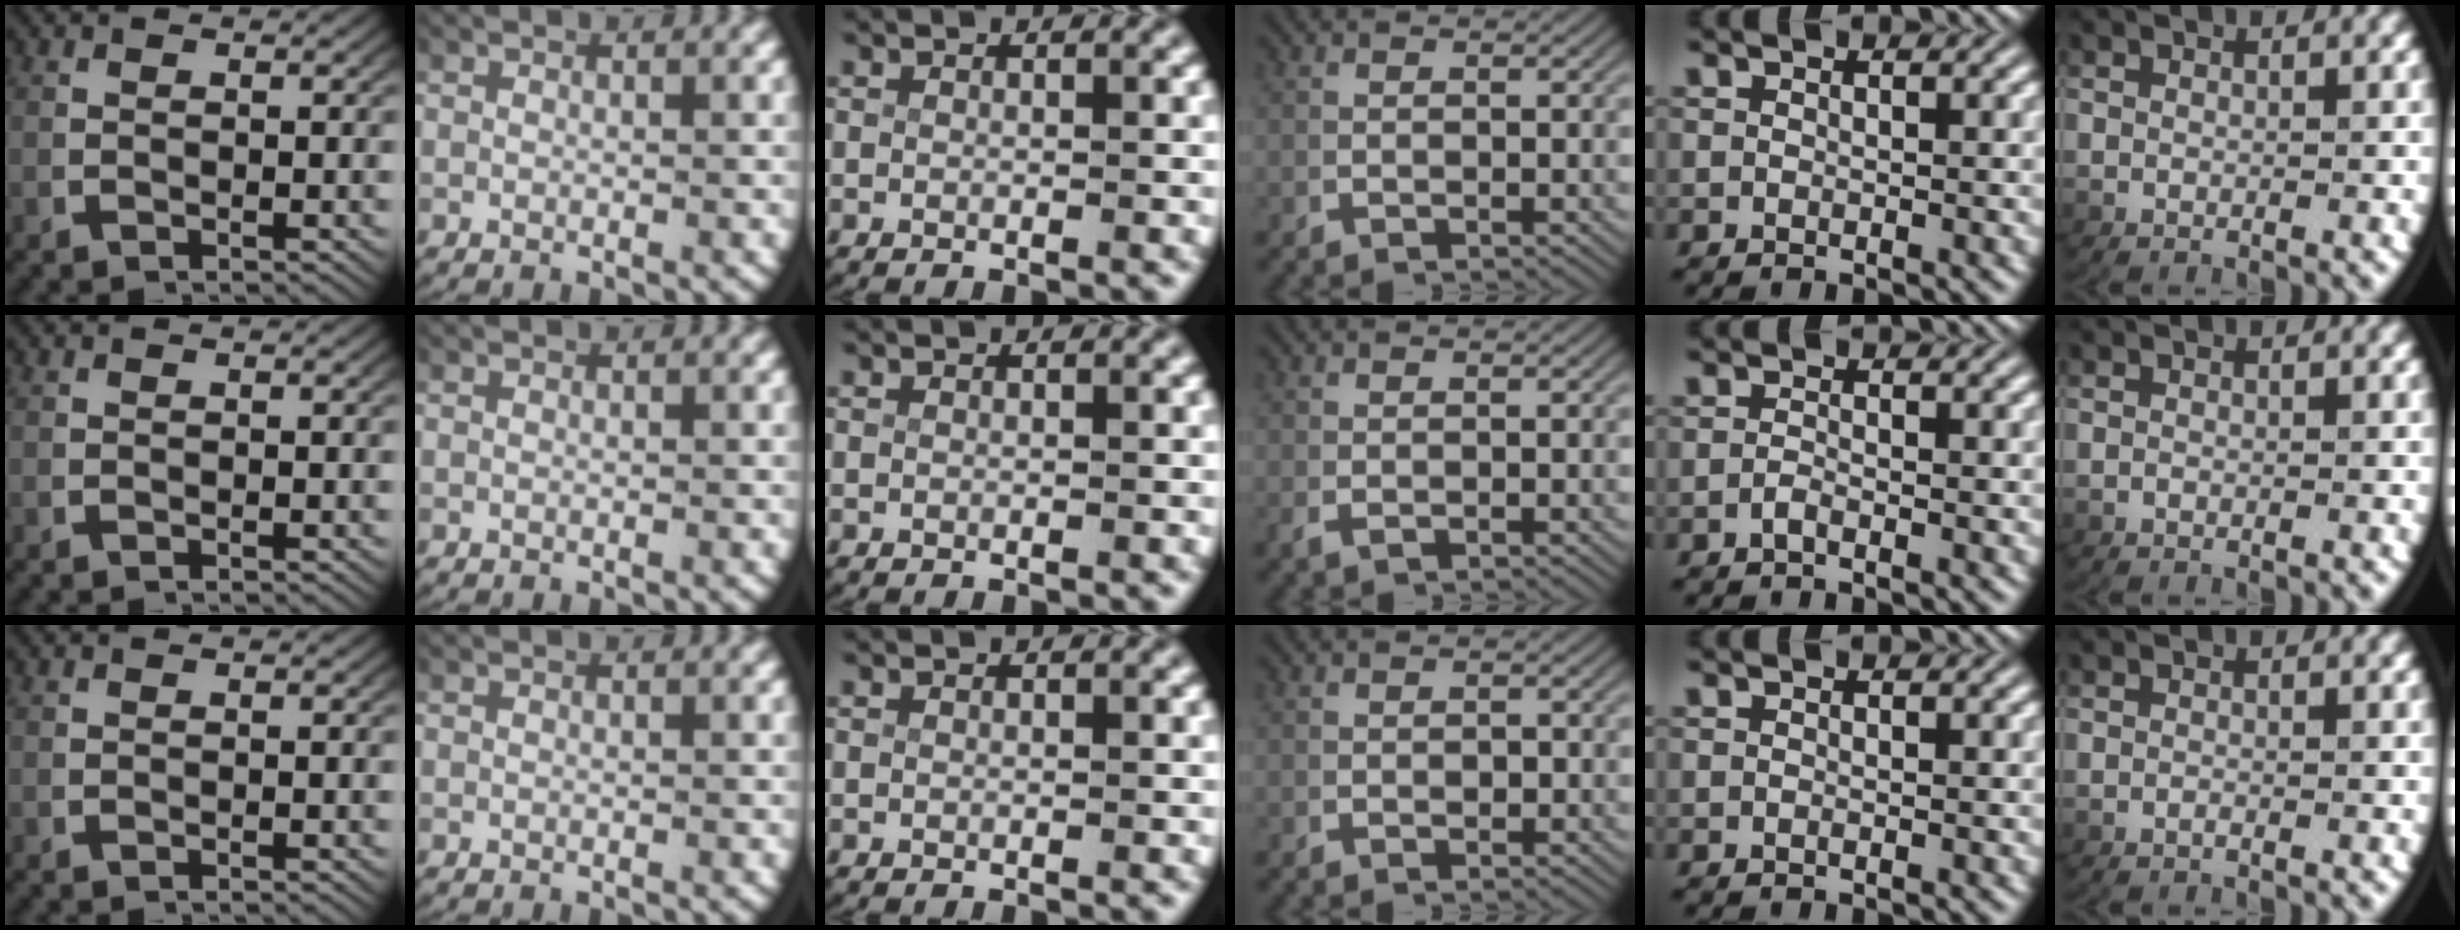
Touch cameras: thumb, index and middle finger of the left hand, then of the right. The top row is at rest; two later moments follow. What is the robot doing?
{"motion": "lift_and_place", "object": "paper"}